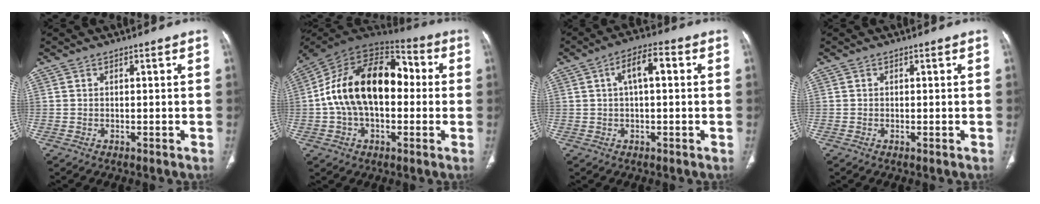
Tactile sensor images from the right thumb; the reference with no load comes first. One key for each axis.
{"total": 21.8, "fx": 0.7, "fy": 13.3, "fz": 17.2, "tx": -0.289, "ty": 0.044, "tz": 0.005}
{"total": 6.4, "fx": 1.3, "fy": 2.6, "fz": 5.7, "tx": -0.097, "ty": 0.021, "tz": 0.018}
{"total": 0.0}